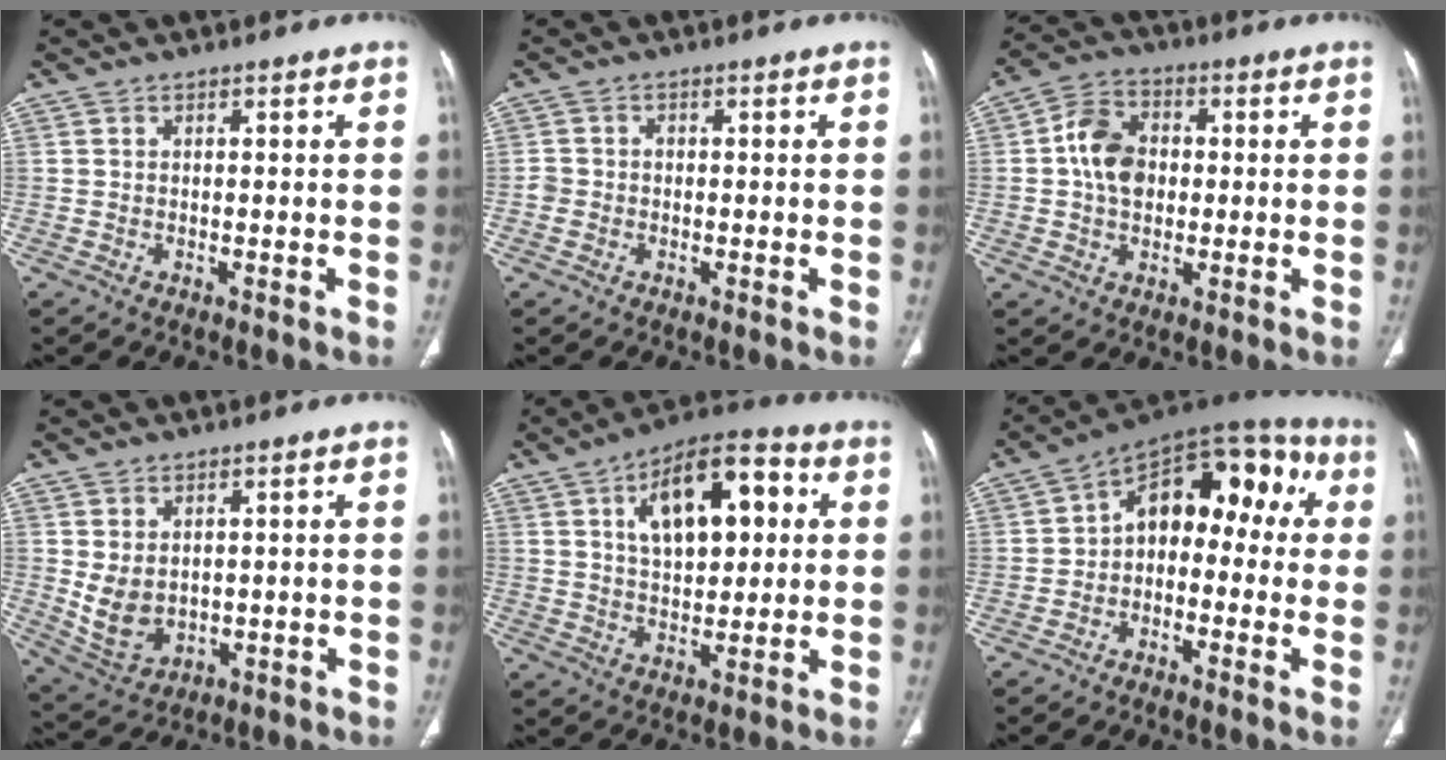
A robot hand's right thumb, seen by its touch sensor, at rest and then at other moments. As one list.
[{"total": 2.1, "force": [-0.6, 1.9, 0.7], "torque": [-0.003, 0.012, -0.015]}, {"total": 10.3, "force": [0.3, 8.0, 6.5], "torque": [-0.090, 0.024, -0.003]}, {"total": 7.3, "force": [0.7, 5.2, 5.0], "torque": [-0.086, -0.012, 0.038]}, {"total": 16.5, "force": [4.8, 8.5, 13.3], "torque": [-0.173, 0.012, 0.074]}, {"total": 15.1, "force": [0.8, 9.7, 11.6], "torque": [-0.108, 0.062, -0.008]}]